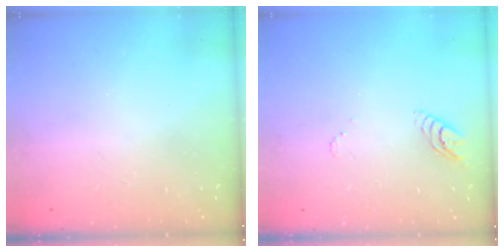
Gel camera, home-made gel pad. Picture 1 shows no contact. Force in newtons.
{"total": 3.7, "press": 3.7, "slide": 0.5}